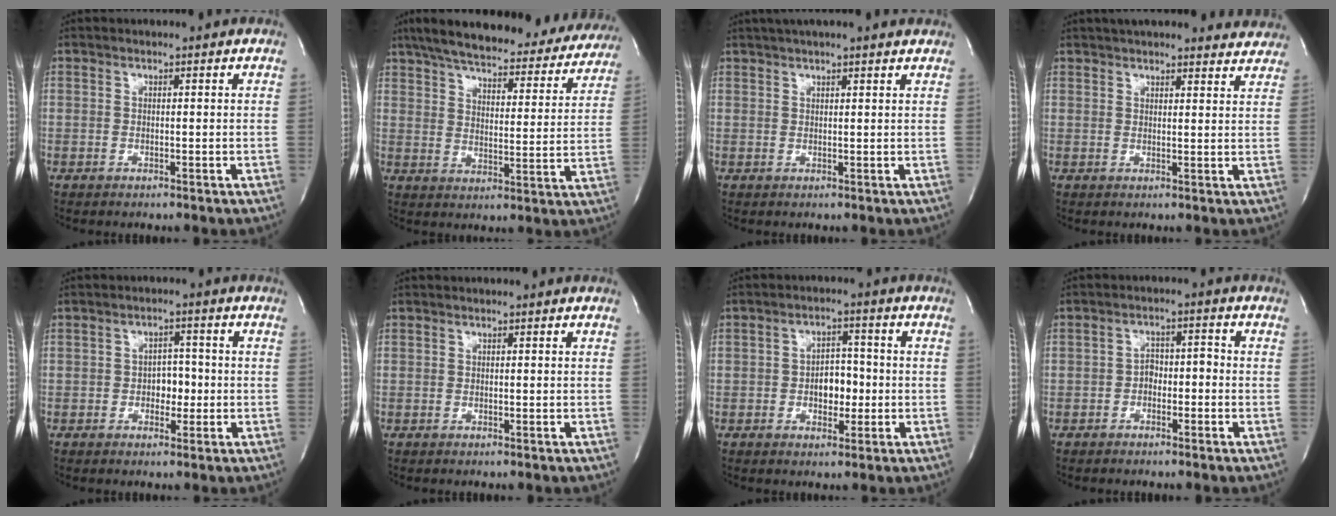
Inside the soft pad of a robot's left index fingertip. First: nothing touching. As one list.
[{"total": 29.9, "force": [26.1, 7.6, 12.5], "torque": [-0.204, -0.015, 0.325]}, {"total": 9.3, "force": [7.8, 0.9, 4.9], "torque": [-0.077, 0.033, 0.099]}, {"total": 16.4, "force": [15.1, 3.6, 5.4], "torque": [-0.070, 0.021, 0.180]}, {"total": 3.5, "force": [-0.8, 2.3, 2.5], "torque": [-0.031, 0.007, -0.011]}, {"total": 0.0}, {"total": 4.9, "force": [-0.9, 2.9, 3.8], "torque": [-0.055, 0.012, -0.013]}, {"total": 3.2, "force": [-1.4, 1.9, 2.1], "torque": [-0.031, 0.019, -0.025]}]